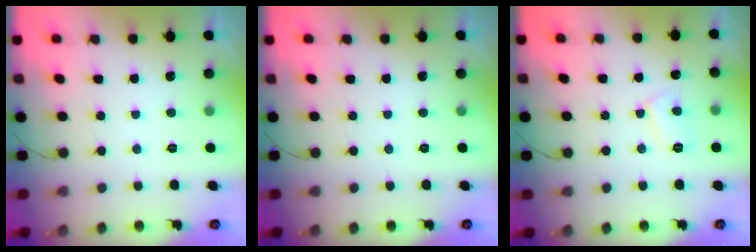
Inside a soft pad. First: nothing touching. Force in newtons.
{"total": 0.0}
{"total": 5.2, "press": 5.2, "slide": 0.3}